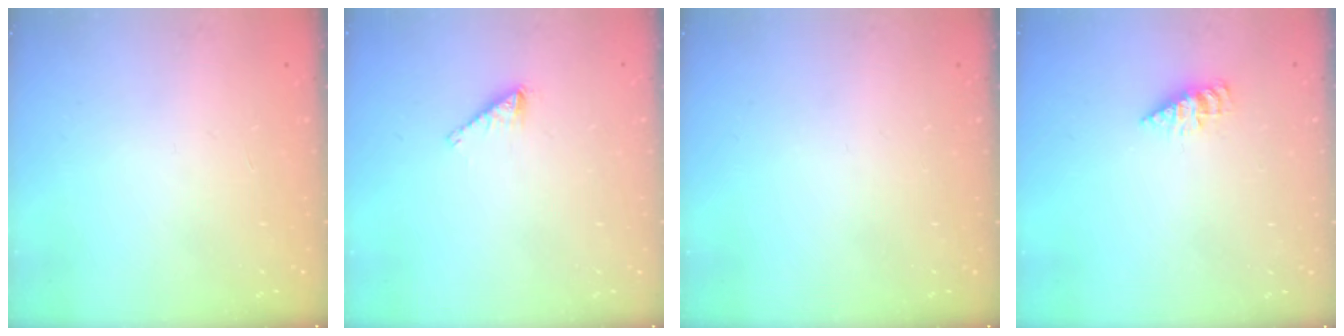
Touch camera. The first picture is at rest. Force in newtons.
{"total": 1.7, "press": 1.7, "slide": 0.2}
{"total": 0.0}
{"total": 2.2, "press": 2.2, "slide": 0.3}